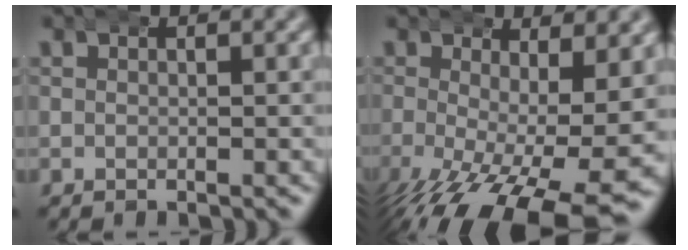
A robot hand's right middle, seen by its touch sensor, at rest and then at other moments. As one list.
[{"total": 10.2, "force": [-4.3, 4.2, 8.2], "torque": [-0.140, -0.042, -0.046]}]